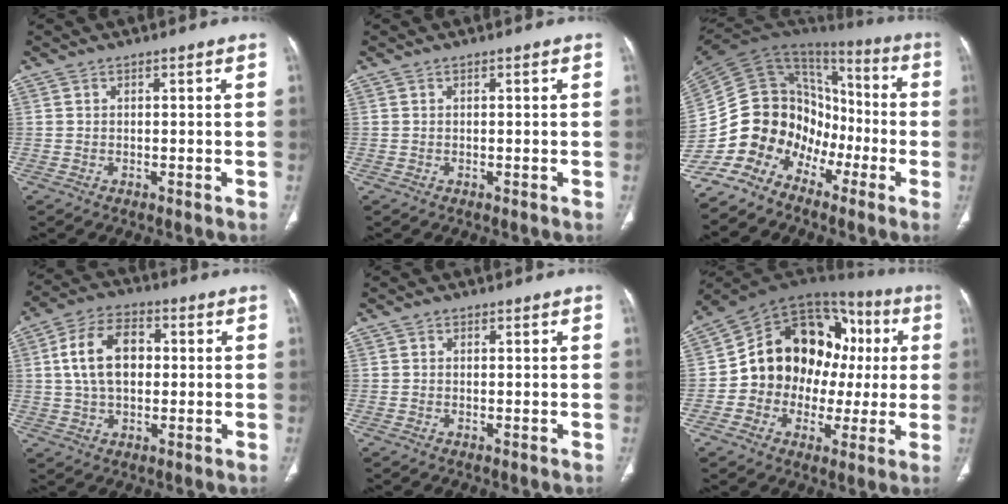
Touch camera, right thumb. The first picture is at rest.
{"total": 0.0}
{"total": 16.4, "force": [-9.6, 11.8, 6.1], "torque": [-0.076, 0.100, -0.179]}
{"total": 11.9, "force": [1.5, 7.6, 9.0], "torque": [-0.153, 0.016, 0.024]}
{"total": 0.8, "force": [0.3, 0.7, 0.2], "torque": [0.003, 0.000, 0.002]}
{"total": 21.2, "force": [0.8, 16.4, 13.5], "torque": [-0.151, 0.057, 0.017]}